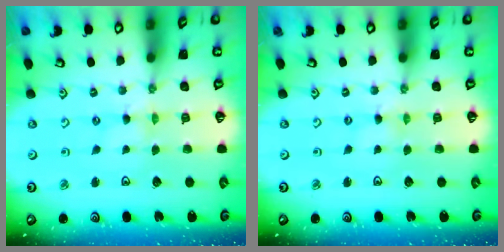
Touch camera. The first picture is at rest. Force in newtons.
{"total": 0.0}